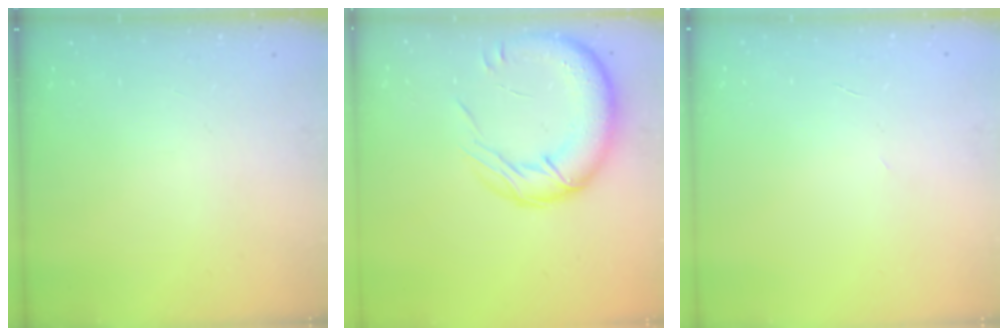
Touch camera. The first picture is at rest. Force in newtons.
{"total": 19.3, "press": 18.8, "slide": 3.9}
{"total": 1.8, "press": 1.7, "slide": 0.5}